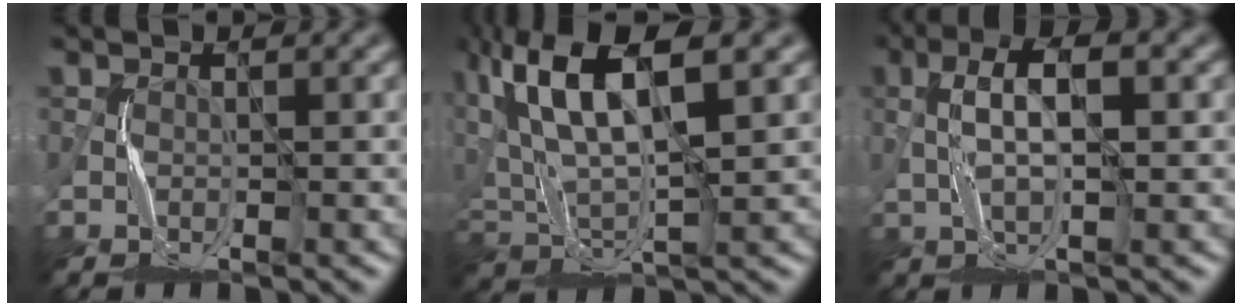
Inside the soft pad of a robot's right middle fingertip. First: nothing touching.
{"total": 12.1, "force": [5.6, 4.1, 9.9], "torque": [-0.207, 0.018, 0.106]}
{"total": 4.0, "force": [0.6, 0.9, 3.9], "torque": [-0.080, 0.009, 0.011]}